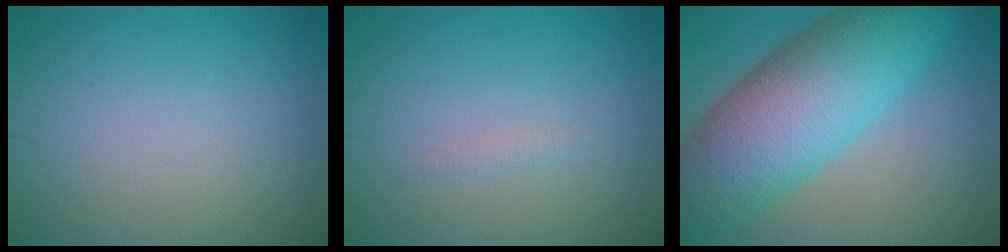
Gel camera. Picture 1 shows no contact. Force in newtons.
{"total": 0.5, "press": 0.5, "slide": 0.1}
{"total": 12.9, "press": 12.9, "slide": 0.1}